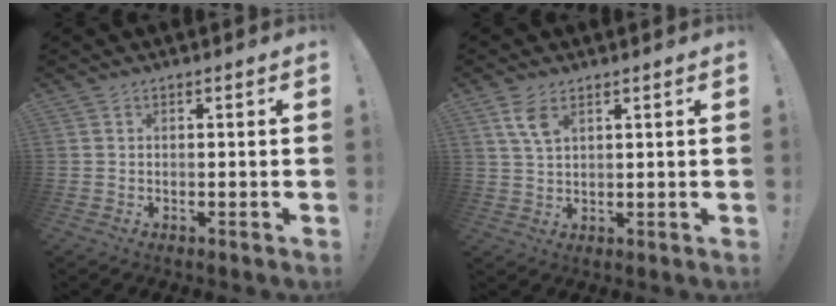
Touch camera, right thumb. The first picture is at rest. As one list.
[{"total": 5.7, "force": [3.0, 2.8, 3.9], "torque": [-0.067, -0.012, 0.057]}]